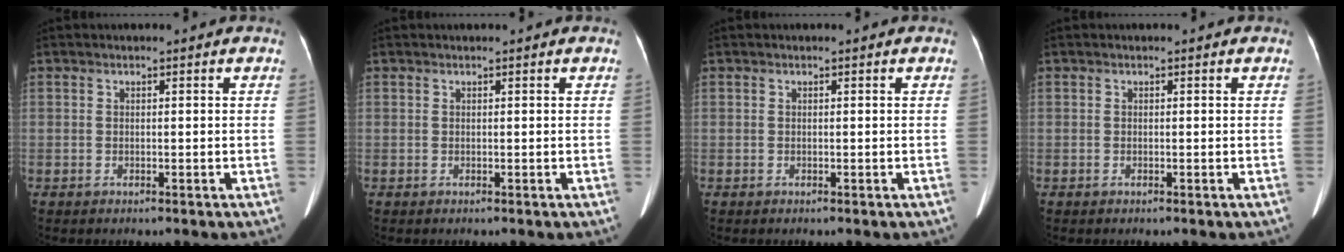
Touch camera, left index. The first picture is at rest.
{"total": 0.0}
{"total": 0.0}
{"total": 0.0}